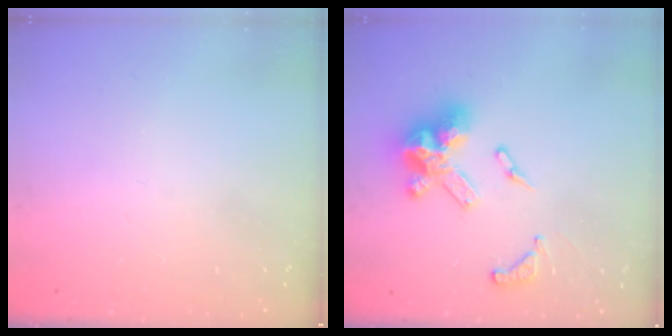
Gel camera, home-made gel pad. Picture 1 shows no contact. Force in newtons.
{"total": 17.1, "press": 17.0, "slide": 2.0}